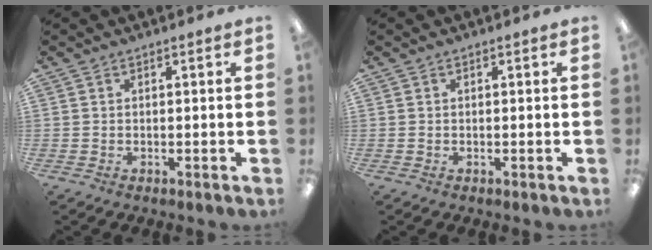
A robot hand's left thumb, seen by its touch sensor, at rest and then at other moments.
{"total": 0.0}